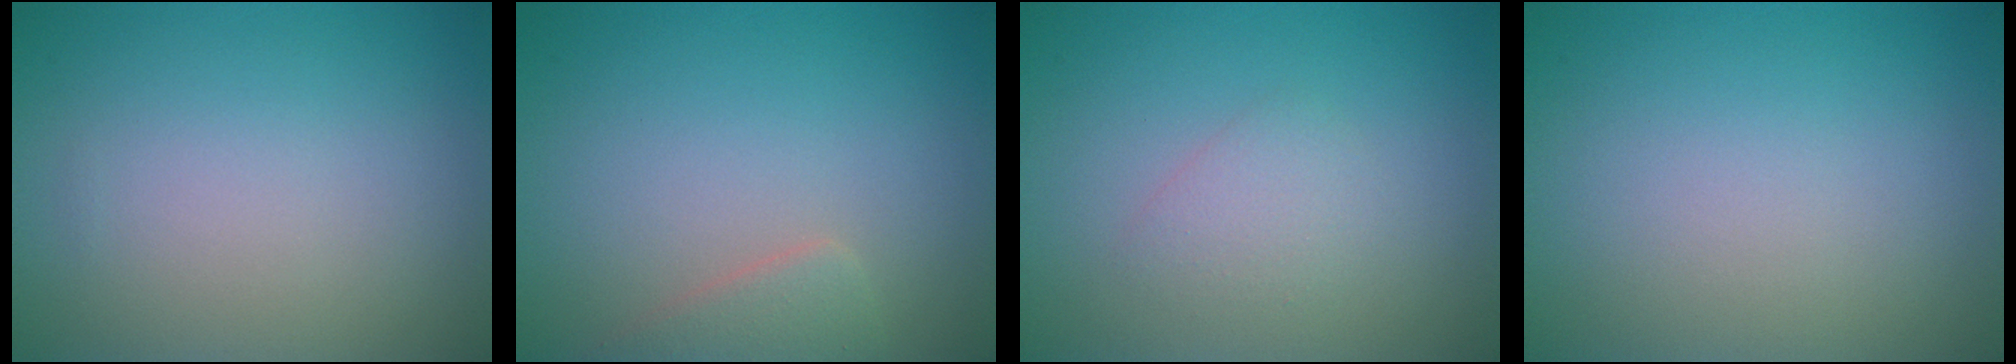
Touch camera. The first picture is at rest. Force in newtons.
{"total": 2.0, "press": 2.0, "slide": 0.1}
{"total": 1.6, "press": 1.6, "slide": 0.0}
{"total": 0.0}